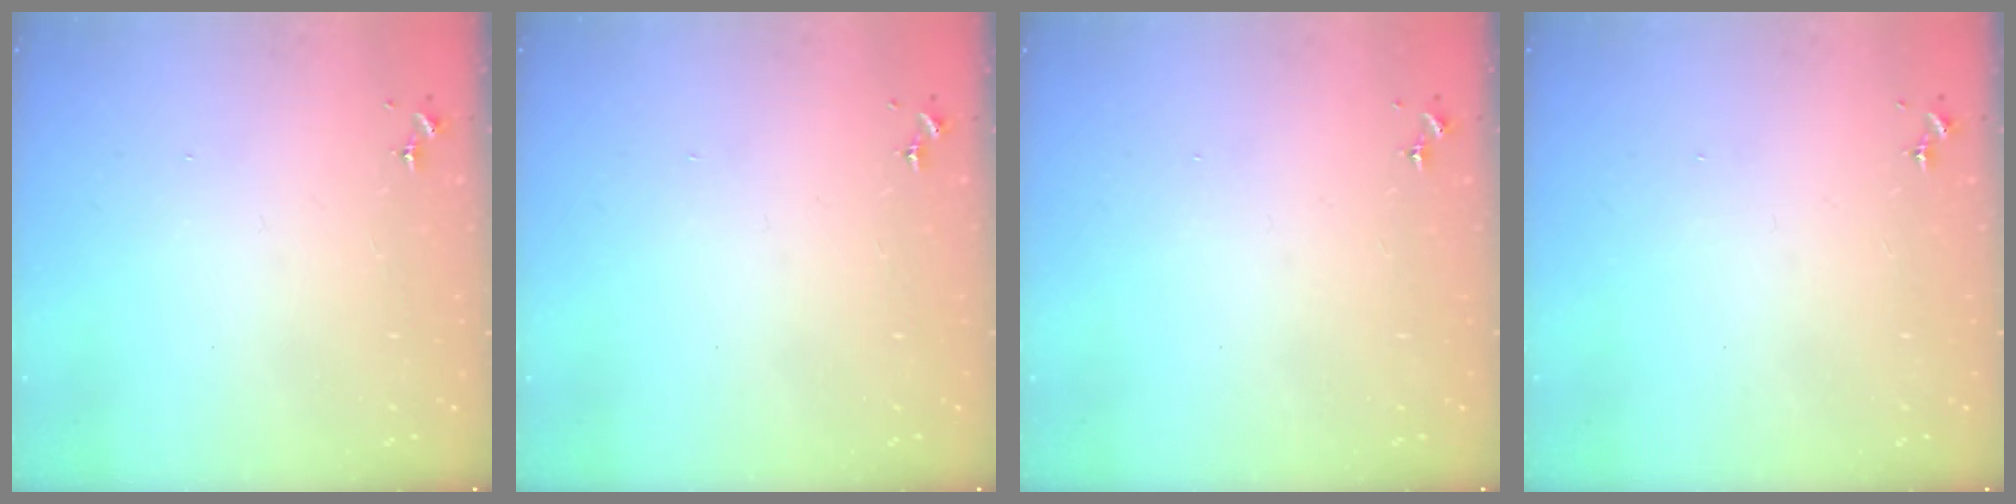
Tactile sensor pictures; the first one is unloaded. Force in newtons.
{"total": 0.0}
{"total": 0.0}
{"total": 0.0}